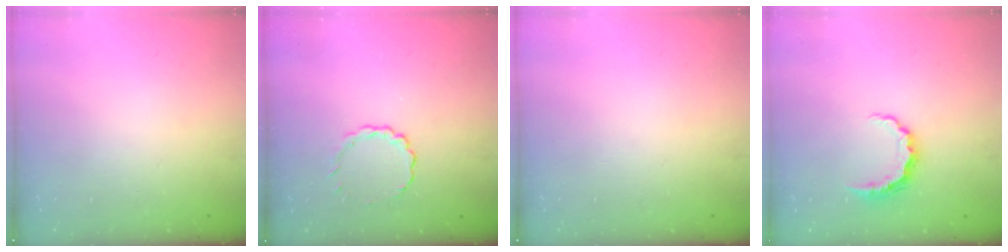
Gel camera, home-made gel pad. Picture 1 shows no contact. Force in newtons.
{"total": 2.8, "press": 2.7, "slide": 0.9}
{"total": 0.0}
{"total": 7.1, "press": 7.1, "slide": 0.5}